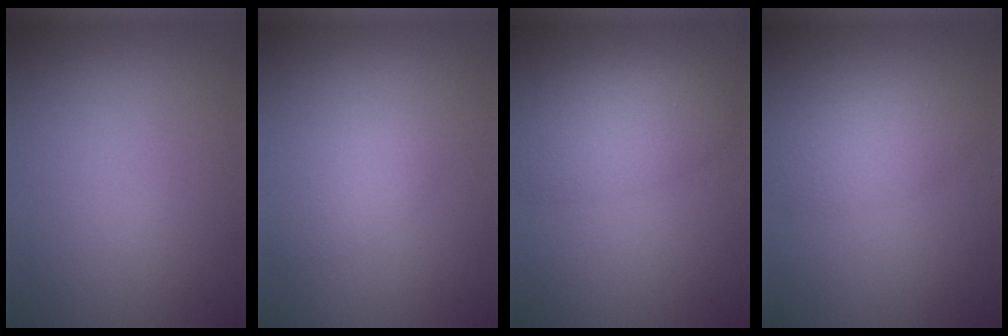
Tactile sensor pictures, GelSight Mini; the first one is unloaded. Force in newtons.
{"total": 1.8, "press": 1.8, "slide": 0.0}
{"total": 5.0, "press": 5.0, "slide": 0.3}
{"total": 3.2, "press": 3.2, "slide": 0.2}